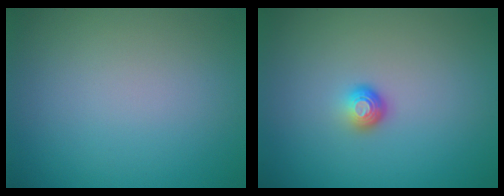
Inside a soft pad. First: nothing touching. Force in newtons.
{"total": 1.5, "press": 1.0, "slide": 1.1}